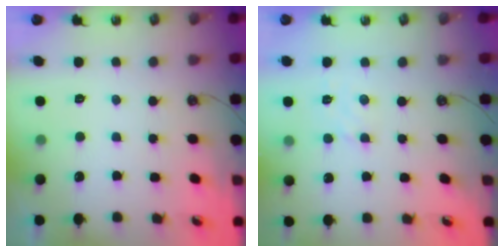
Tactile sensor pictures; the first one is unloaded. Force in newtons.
{"total": 1.9, "press": 1.8, "slide": 0.6}